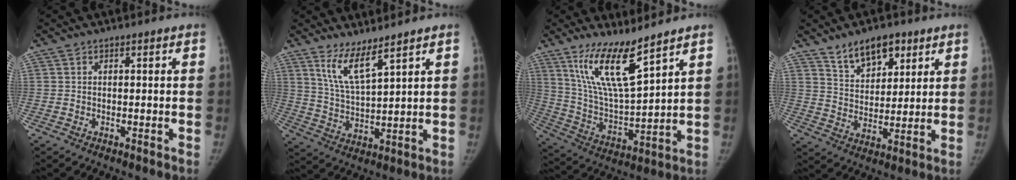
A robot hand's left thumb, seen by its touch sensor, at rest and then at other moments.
{"total": 7.0, "force": [5.2, 1.0, 4.6], "torque": [-0.089, -0.048, 0.111]}
{"total": 14.2, "force": [9.4, 2.6, 10.3], "torque": [-0.181, -0.064, 0.197]}
{"total": 9.8, "force": [6.4, 5.3, 5.3], "torque": [-0.057, -0.038, 0.115]}